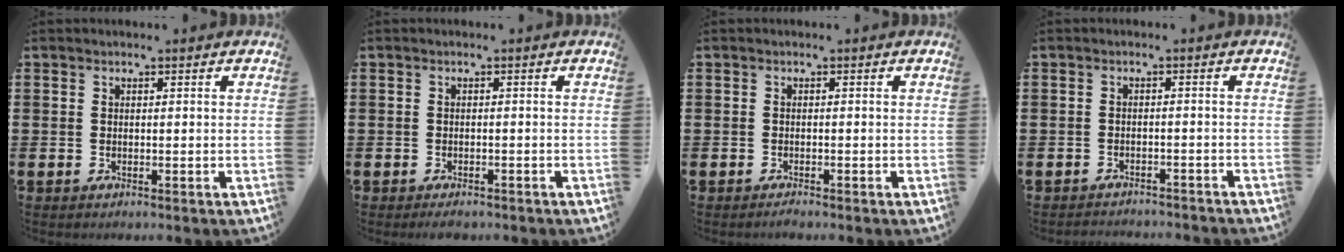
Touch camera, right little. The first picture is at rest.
{"total": 0.7, "force": [-0.7, 0.2, 0.2], "torque": [-0.007, -0.003, -0.013]}
{"total": 0.6, "force": [-0.5, 0.0, 0.3], "torque": [-0.006, -0.002, -0.011]}
{"total": 1.4, "force": [-1.4, -0.1, -0.1], "torque": [-0.002, 0.003, -0.030]}